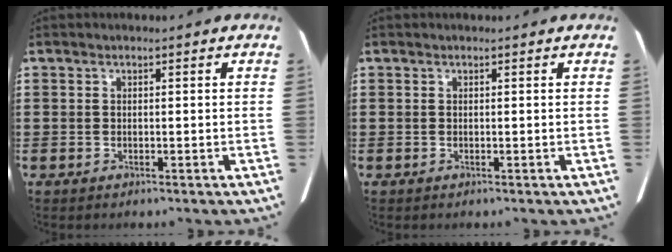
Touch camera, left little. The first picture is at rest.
{"total": 0.0}